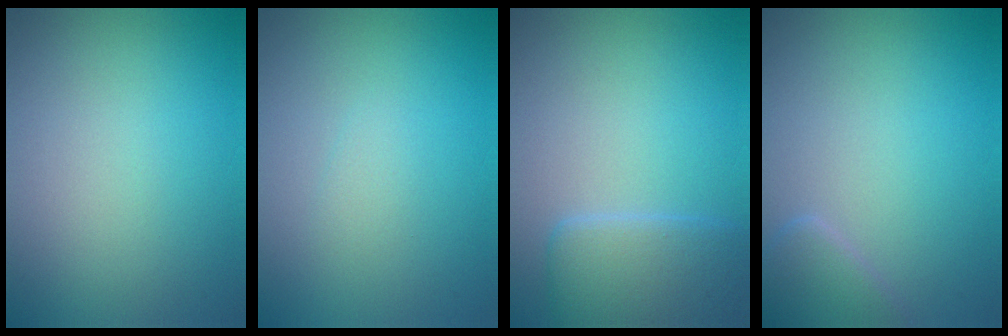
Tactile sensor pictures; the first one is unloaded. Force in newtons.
{"total": 0.8, "press": 0.8, "slide": 0.1}
{"total": 3.5, "press": 3.5, "slide": 0.3}
{"total": 1.9, "press": 1.9, "slide": 0.1}